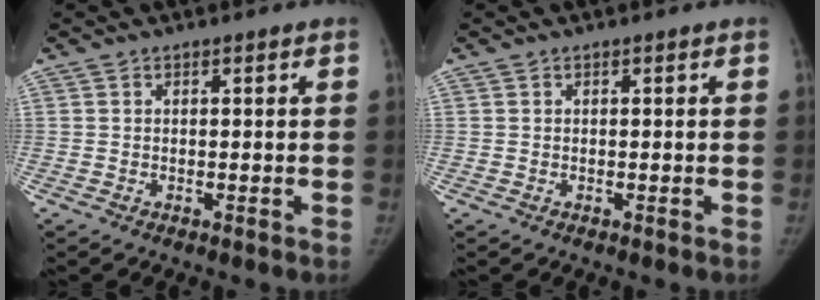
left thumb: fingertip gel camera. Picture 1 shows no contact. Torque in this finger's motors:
{"motor_torque": [0.27, -0.08, 0.42, -0.30, 0.08]}